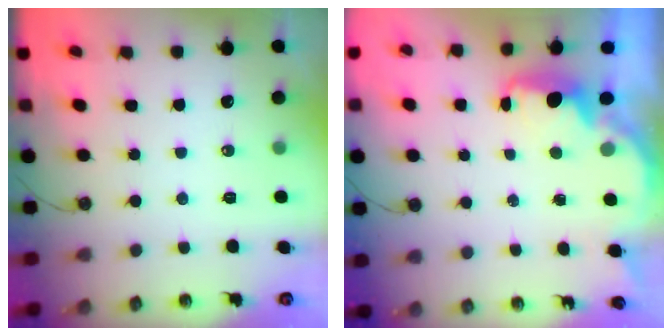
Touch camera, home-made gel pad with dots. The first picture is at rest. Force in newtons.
{"total": 2.4, "press": 2.3, "slide": 0.8}